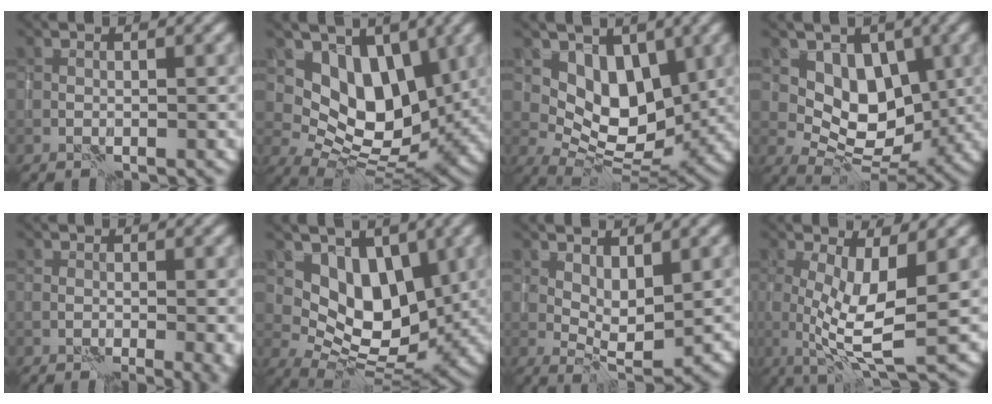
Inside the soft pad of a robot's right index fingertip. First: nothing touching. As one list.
[{"total": 8.5, "force": [2.8, 5.4, 5.9], "torque": [-0.095, -0.020, 0.042]}, {"total": 6.5, "force": [2.3, 3.9, 4.7], "torque": [-0.074, -0.018, 0.036]}, {"total": 5.7, "force": [1.7, 3.8, 3.8], "torque": [-0.054, -0.013, 0.028]}, {"total": 2.6, "force": [-0.6, 0.8, 2.4], "torque": [-0.023, -0.001, -0.009]}, {"total": 7.3, "force": [2.4, 4.5, 5.2], "torque": [-0.080, -0.019, 0.035]}, {"total": 3.3, "force": [1.5, 1.1, 2.7], "torque": [-0.046, -0.003, 0.030]}, {"total": 6.2, "force": [0.6, 1.3, 6.1], "torque": [-0.110, -0.005, 0.013]}]